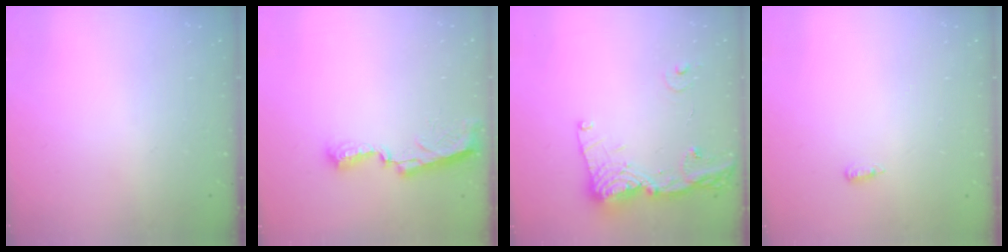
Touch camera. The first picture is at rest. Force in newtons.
{"total": 7.9, "press": 7.8, "slide": 0.4}
{"total": 16.5, "press": 16.4, "slide": 2.1}
{"total": 4.4, "press": 3.4, "slide": 2.9}